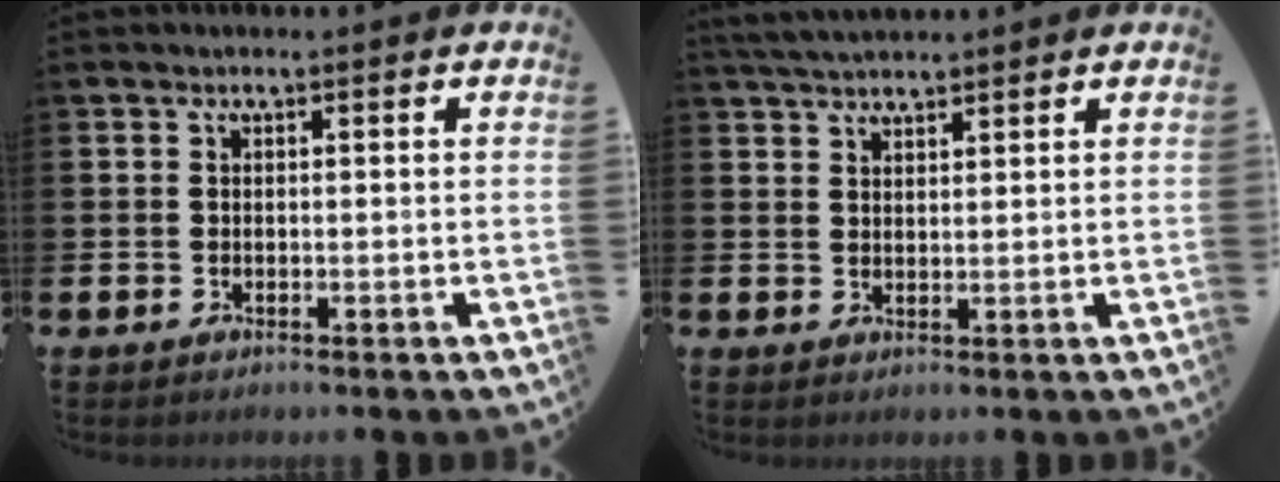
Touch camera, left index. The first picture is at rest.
{"total": 3.4, "force": [3.3, 0.6, 0.9], "torque": [-0.020, -0.009, 0.061]}